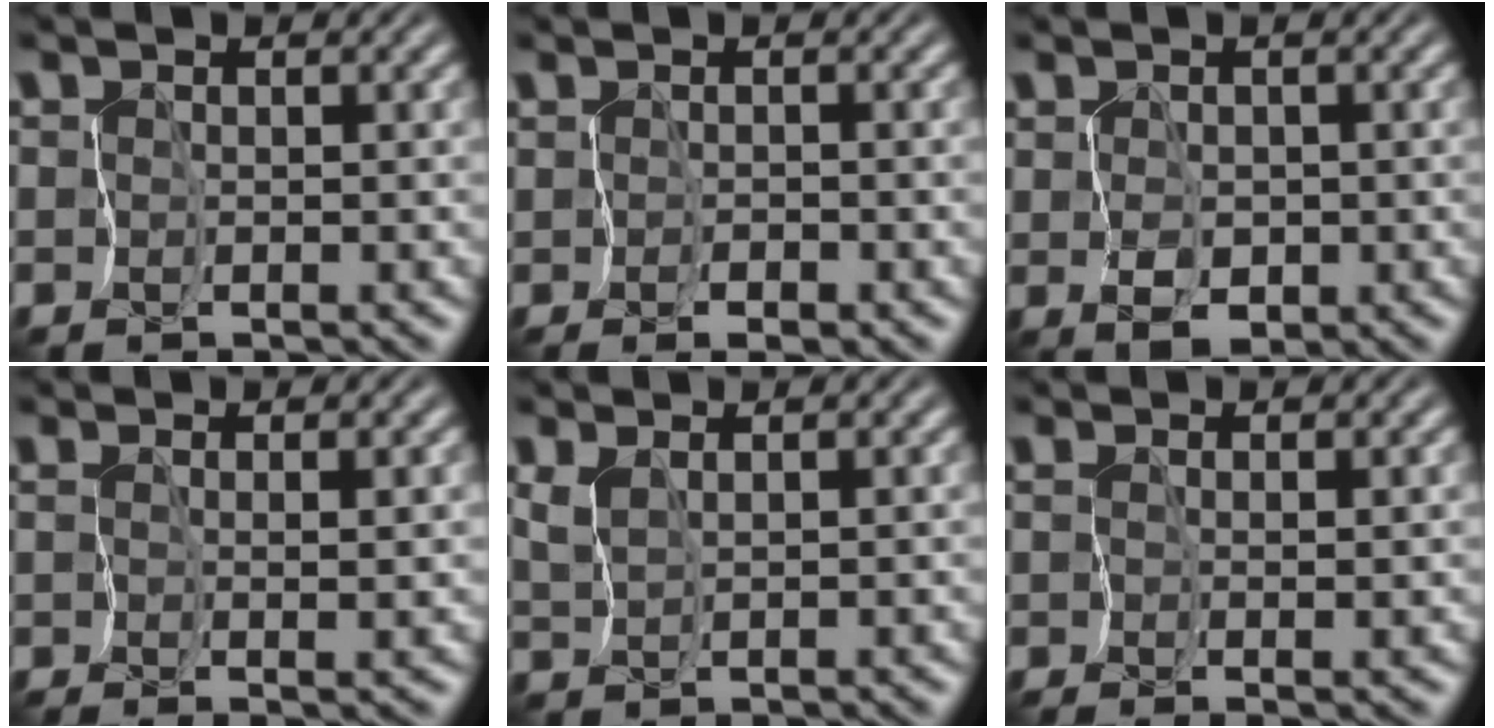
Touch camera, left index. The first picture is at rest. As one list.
[{"total": 0.7, "force": [-0.3, -0.5, 0.2], "torque": [-0.014, -0.002, -0.007]}, {"total": 1.5, "force": [-0.2, 0.6, 1.4], "torque": [-0.031, -0.005, -0.003]}, {"total": 1.3, "force": [0.2, -0.9, 0.9], "torque": [-0.025, -0.005, 0.005]}, {"total": 1.1, "force": [0.9, -0.7, 0.2], "torque": [-0.024, -0.002, 0.021]}, {"total": 1.2, "force": [0.1, -1.1, 0.4], "torque": [-0.017, -0.003, 0.003]}]